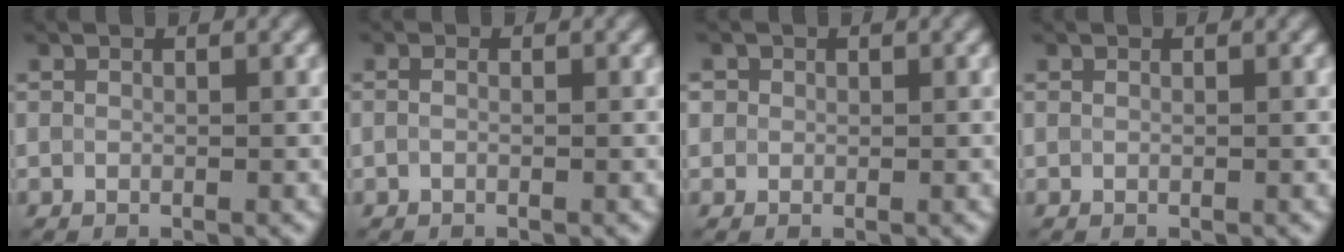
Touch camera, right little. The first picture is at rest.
{"total": 0.6, "force": [-0.1, 0.3, 0.5], "torque": [-0.012, 0.000, -0.004]}
{"total": 1.4, "force": [0.6, 1.2, 0.4], "torque": [-0.003, 0.007, 0.004]}
{"total": 0.0}